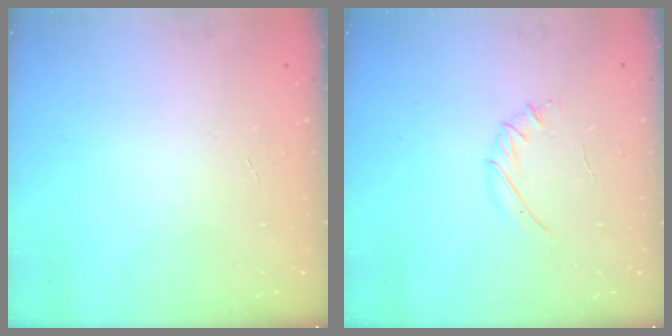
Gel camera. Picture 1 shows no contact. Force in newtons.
{"total": 3.9, "press": 3.8, "slide": 1.0}